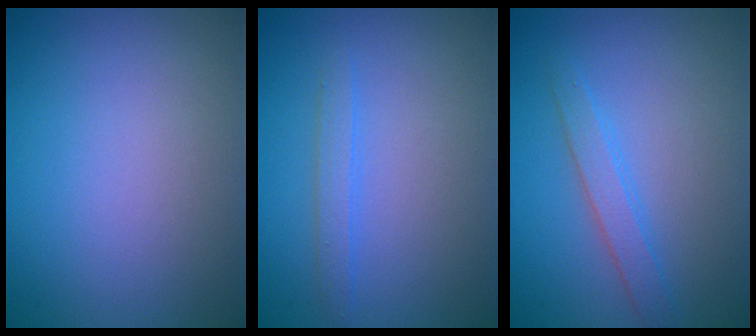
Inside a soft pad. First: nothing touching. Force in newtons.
{"total": 1.4, "press": 1.4, "slide": 0.0}
{"total": 2.0, "press": 2.0, "slide": 0.0}